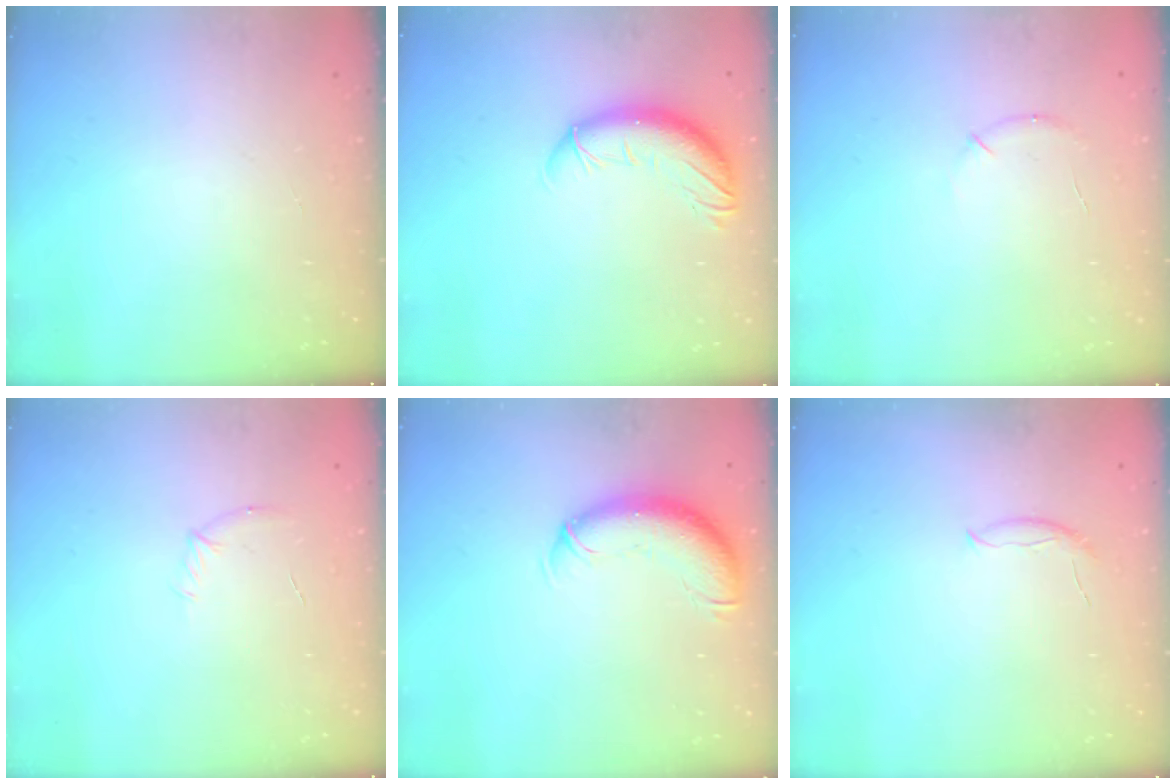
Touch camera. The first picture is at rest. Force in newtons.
{"total": 10.8, "press": 10.6, "slide": 1.9}
{"total": 6.9, "press": 6.7, "slide": 1.7}
{"total": 5.0, "press": 4.9, "slide": 1.3}
{"total": 11.5, "press": 11.3, "slide": 2.3}
{"total": 6.7, "press": 6.7, "slide": 0.8}